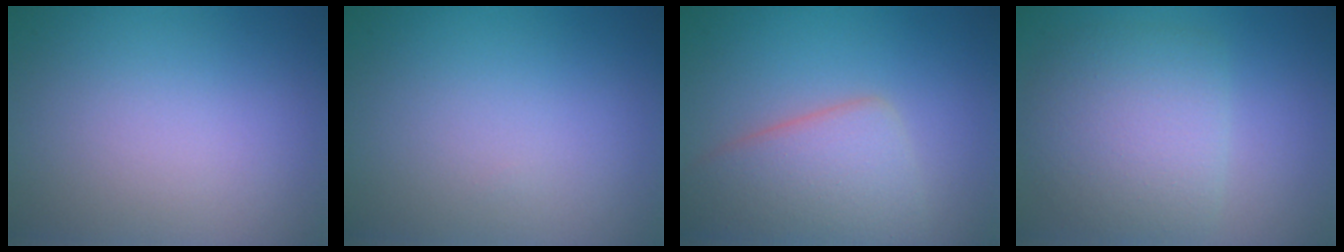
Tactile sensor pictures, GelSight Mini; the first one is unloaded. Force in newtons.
{"total": 0.0}
{"total": 5.6, "press": 5.6, "slide": 0.3}
{"total": 5.2, "press": 5.2, "slide": 0.1}